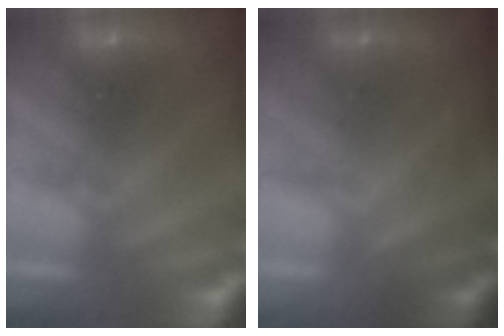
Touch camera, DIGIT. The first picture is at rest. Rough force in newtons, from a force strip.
{"total": 2.2}